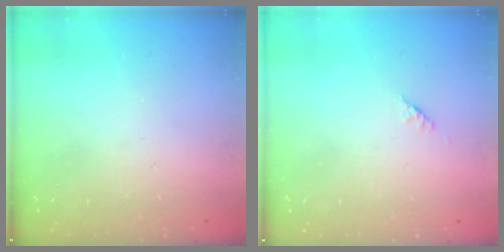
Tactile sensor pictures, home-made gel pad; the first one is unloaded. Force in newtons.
{"total": 1.4, "press": 1.3, "slide": 0.5}